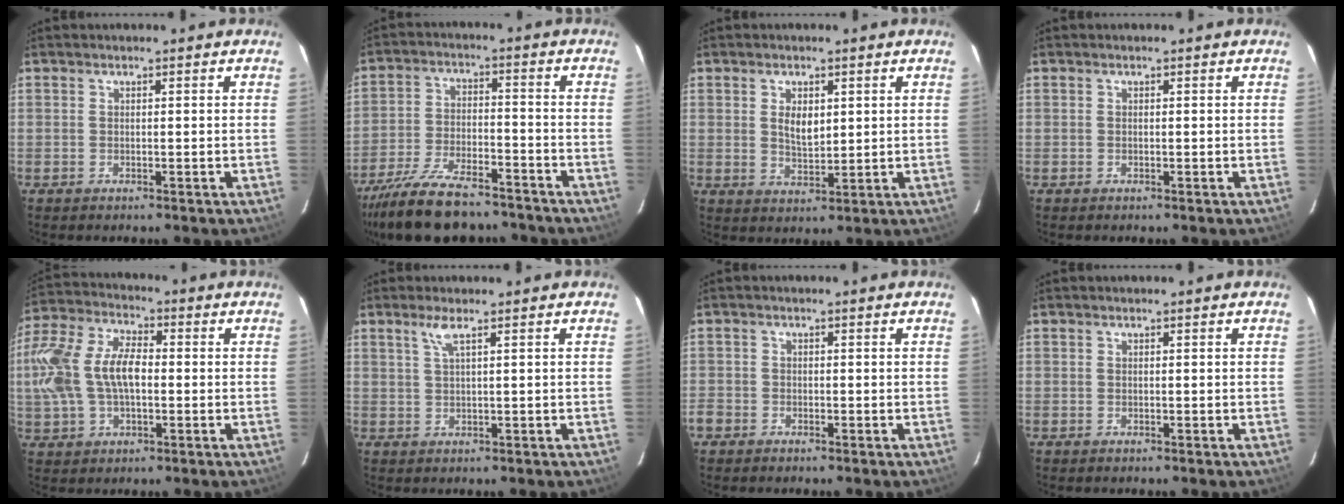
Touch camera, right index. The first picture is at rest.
{"total": 18.9, "force": [-15.7, 6.1, 8.7], "torque": [-0.187, -0.023, -0.253]}
{"total": 4.4, "force": [1.2, 2.5, 3.5], "torque": [-0.060, 0.000, 0.024]}
{"total": 0.0}
{"total": 16.4, "force": [-0.4, 9.9, 13.1], "torque": [-0.290, 0.023, -0.004]}
{"total": 2.3, "force": [1.3, -0.2, 1.9], "torque": [-0.038, 0.001, 0.029]}
{"total": 2.5, "force": [-1.6, 2.0, 0.4], "torque": [-0.014, 0.001, -0.032]}
{"total": 0.0}